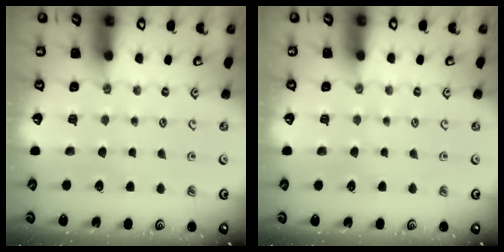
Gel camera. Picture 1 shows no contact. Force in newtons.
{"total": 0.0}